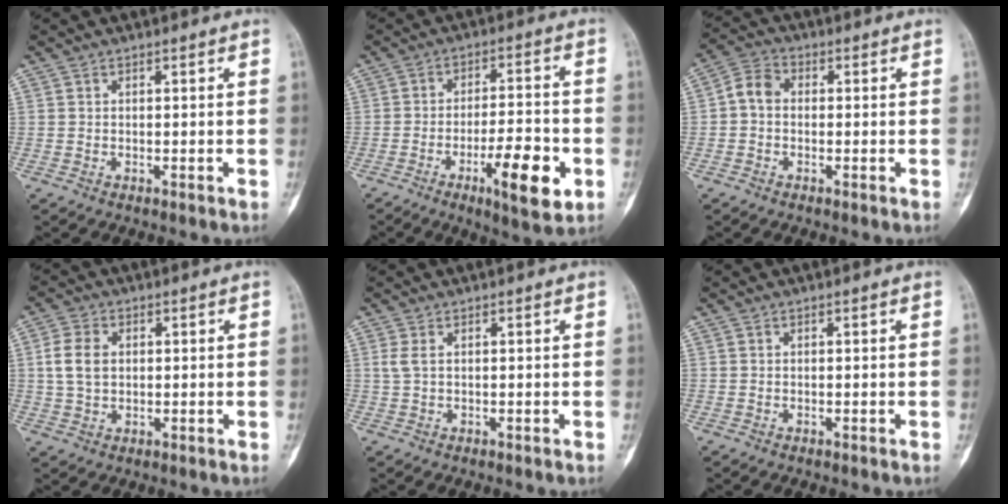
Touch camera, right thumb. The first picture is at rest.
{"total": 12.1, "force": [-4.6, 3.2, 10.7], "torque": [-0.164, 0.017, -0.071]}
{"total": 4.7, "force": [-0.3, 3.6, 3.0], "torque": [-0.049, 0.015, -0.019]}
{"total": 5.9, "force": [0.9, 4.1, 4.2], "torque": [-0.080, 0.004, 0.018]}
{"total": 1.7, "force": [0.4, 0.7, 1.5], "torque": [-0.045, 0.008, 0.017]}
{"total": 0.0}